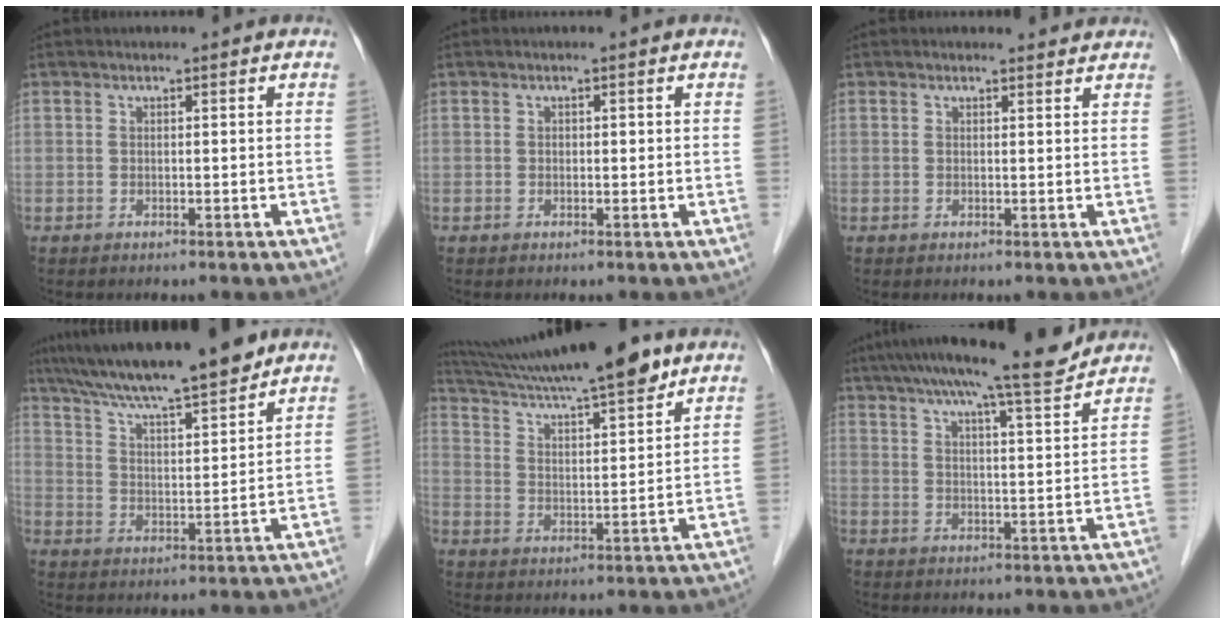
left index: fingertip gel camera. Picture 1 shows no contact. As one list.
[{"total": 0.6, "force": [0.1, 0.4, 0.4], "torque": [-0.007, 0.003, 0.000]}, {"total": 1.6, "force": [1.5, 0.4, -0.1], "torque": [-0.009, -0.001, 0.013]}, {"total": 16.0, "force": [13.7, 0.9, 8.2], "torque": [-0.136, 0.016, 0.222]}, {"total": 18.7, "force": [15.8, 1.1, 9.9], "torque": [-0.172, 0.018, 0.252]}, {"total": 13.0, "force": [11.3, 0.0, 6.3], "torque": [-0.101, 0.006, 0.160]}]